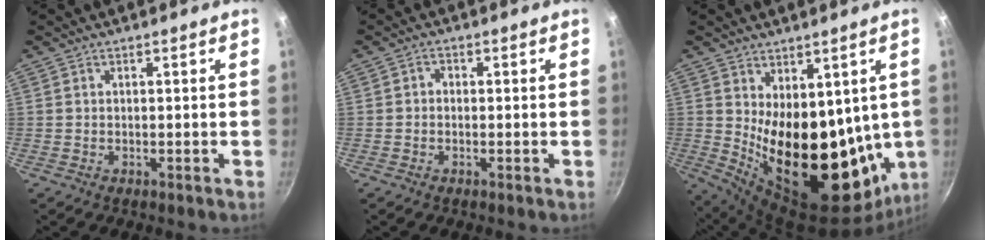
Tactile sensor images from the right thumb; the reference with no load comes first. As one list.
[{"total": 1.5, "force": [-0.3, 1.3, 0.7], "torque": [-0.011, 0.006, -0.009]}, {"total": 23.6, "force": [2.1, 12.8, 19.7], "torque": [-0.250, -0.065, 0.063]}]